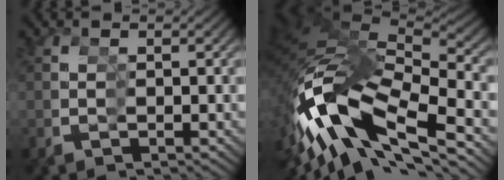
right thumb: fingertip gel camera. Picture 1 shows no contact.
{"total": 11.7, "force": [0.0, 6.0, 10.1], "torque": [-0.228, 0.011, -0.001]}